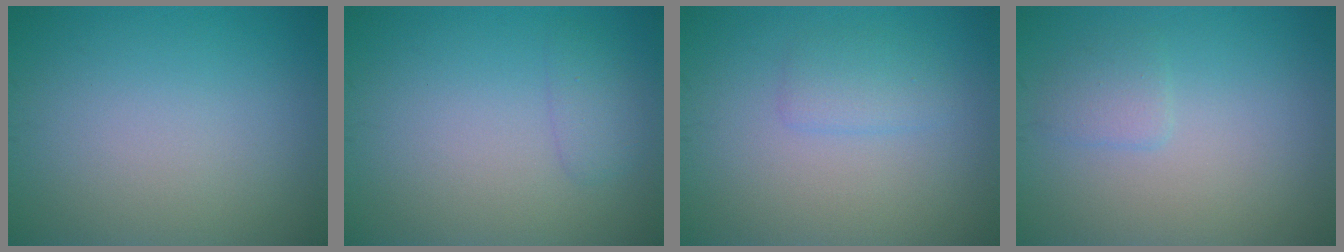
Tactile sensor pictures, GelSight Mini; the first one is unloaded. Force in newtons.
{"total": 1.4, "press": 1.4, "slide": 0.1}
{"total": 1.7, "press": 1.7, "slide": 0.2}
{"total": 1.4, "press": 1.4, "slide": 0.1}